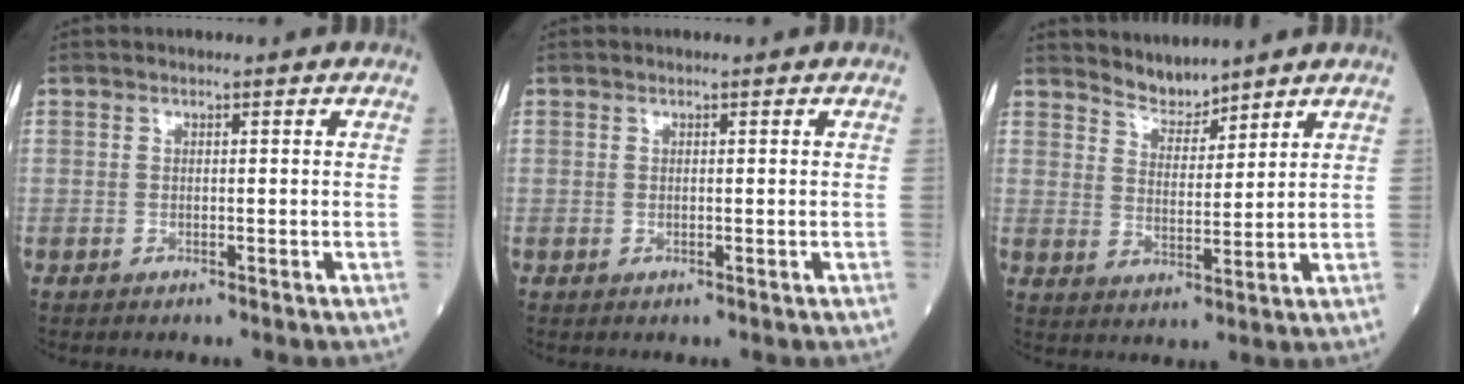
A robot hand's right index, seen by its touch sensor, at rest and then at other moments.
{"total": 0.0}
{"total": 4.2, "force": [4.1, 0.6, 0.1], "torque": [-0.005, 0.003, 0.082]}